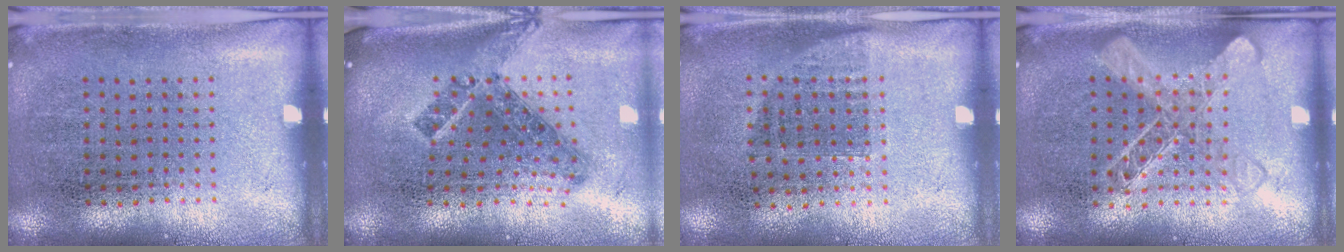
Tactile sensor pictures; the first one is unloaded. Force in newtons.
{"total": 1.5, "press": 1.1, "slide": 1.0}
{"total": 0.7, "press": 0.6, "slide": 0.3}
{"total": 1.4, "press": 1.4, "slide": 0.2}